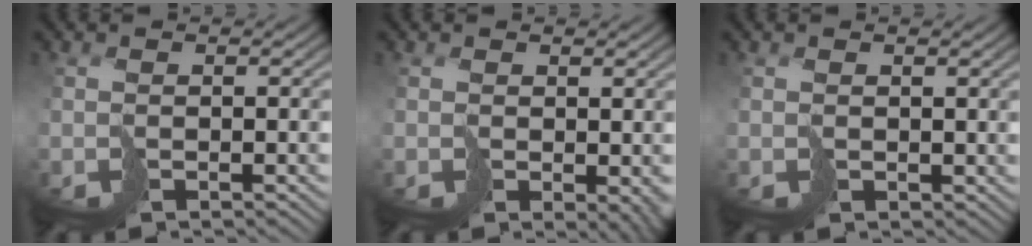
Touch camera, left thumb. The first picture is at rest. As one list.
[{"total": 2.6, "force": [-0.3, 1.5, 2.1], "torque": [-0.029, -0.010, -0.004]}, {"total": 0.8, "force": [0.6, 0.5, 0.0], "torque": [-0.004, -0.001, 0.012]}]